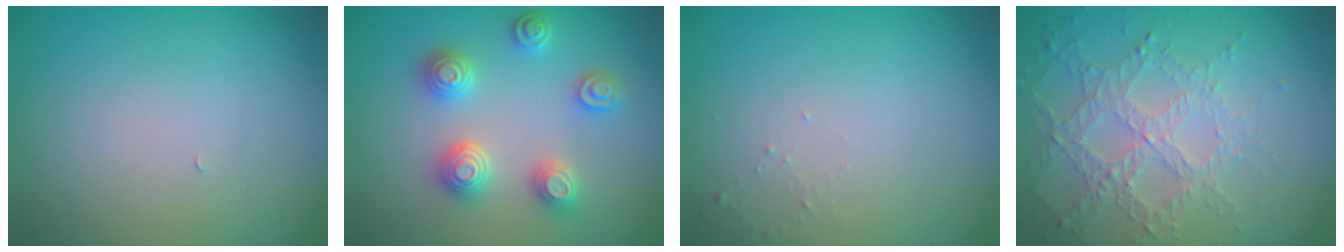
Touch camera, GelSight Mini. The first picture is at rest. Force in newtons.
{"total": 4.4, "press": 4.4, "slide": 0.6}
{"total": 0.7, "press": 0.6, "slide": 0.2}
{"total": 4.3, "press": 3.1, "slide": 2.9}